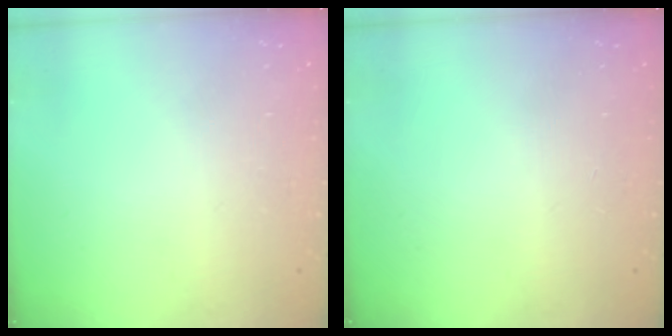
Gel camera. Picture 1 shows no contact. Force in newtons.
{"total": 0.0}